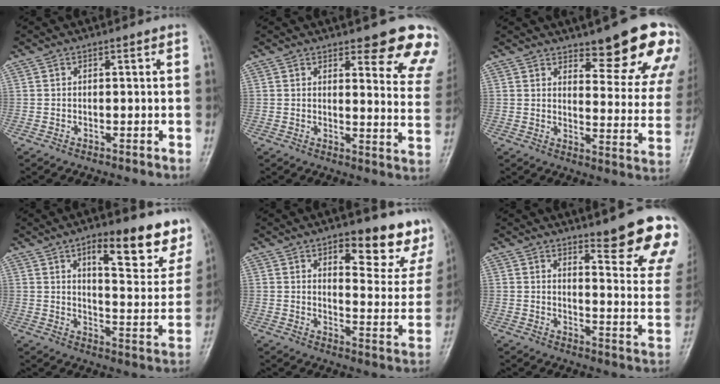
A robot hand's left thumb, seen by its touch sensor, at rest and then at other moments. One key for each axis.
{"total": 13.1, "fx": 9.9, "fy": 3.6, "fz": 7.8, "tx": -0.042, "ty": -0.058, "tz": 0.097}
{"total": 16.1, "fx": 11.2, "fy": 4.5, "fz": 10.7, "tx": -0.092, "ty": -0.076, "tz": 0.139}
{"total": 16.0, "fx": 10.3, "fy": 5.5, "fz": 10.9, "tx": -0.084, "ty": -0.058, "tz": 0.141}
{"total": 15.2, "fx": 10.4, "fy": 6.3, "fz": 9.2, "tx": -0.053, "ty": -0.065, "tz": 0.123}
{"total": 15.2, "fx": 11.2, "fy": 2.7, "fz": 10.0, "tx": -0.088, "ty": -0.082, "tz": 0.137}